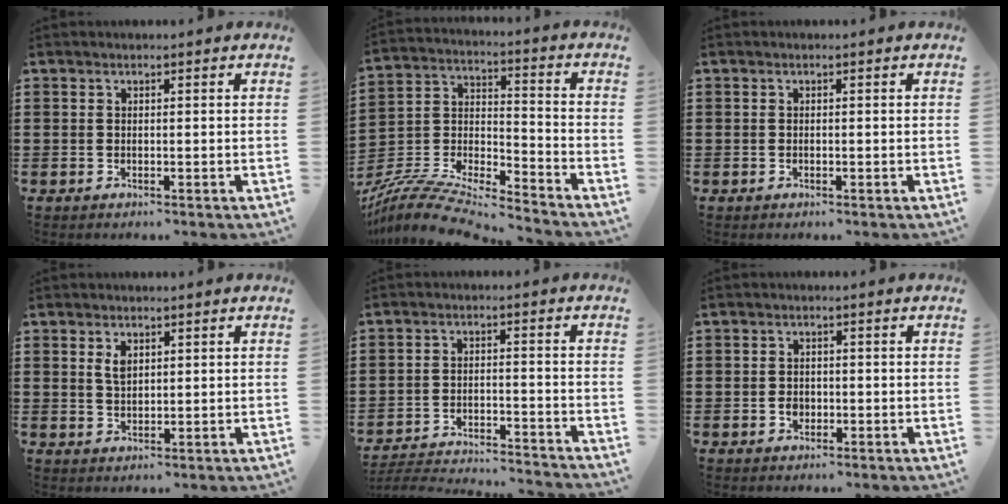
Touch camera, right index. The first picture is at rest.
{"total": 9.5, "force": [-8.8, 1.0, 3.3], "torque": [-0.075, 0.001, -0.182]}
{"total": 0.0}
{"total": 2.4, "force": [1.1, 1.2, 1.7], "torque": [-0.038, 0.004, 0.020]}
{"total": 4.0, "force": [-4.0, 0.0, 0.7], "torque": [-0.024, -0.002, -0.087]}
{"total": 1.9, "force": [-0.5, 1.5, 1.0], "torque": [-0.022, 0.003, -0.011]}